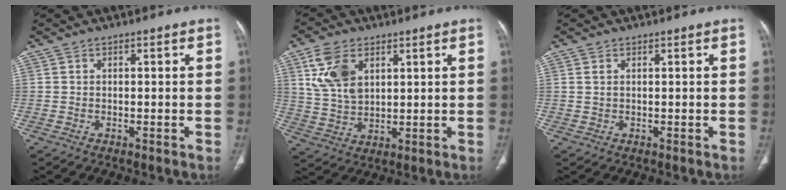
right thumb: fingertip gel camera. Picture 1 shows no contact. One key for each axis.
{"total": 10.0, "fx": 4.2, "fy": 6.1, "fz": 6.6, "tx": -0.119, "ty": -0.010, "tz": 0.091}
{"total": 1.0, "fx": 0.5, "fy": 0.6, "fz": 0.7, "tx": -0.016, "ty": 0.001, "tz": 0.015}